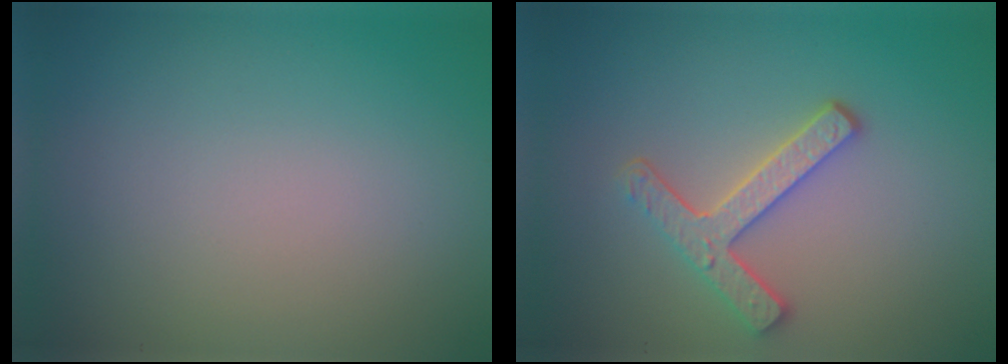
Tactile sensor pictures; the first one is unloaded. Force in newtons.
{"total": 3.3, "press": 2.9, "slide": 1.6}